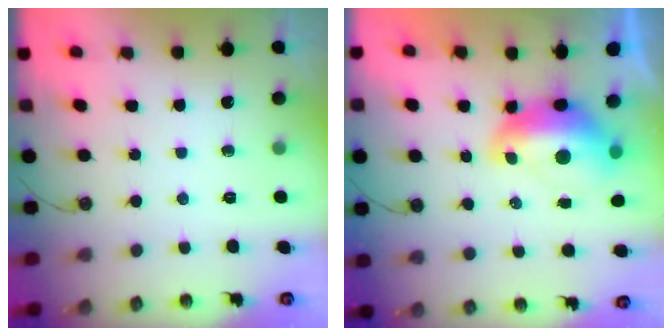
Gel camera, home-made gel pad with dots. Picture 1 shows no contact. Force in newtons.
{"total": 3.0, "press": 2.9, "slide": 0.7}